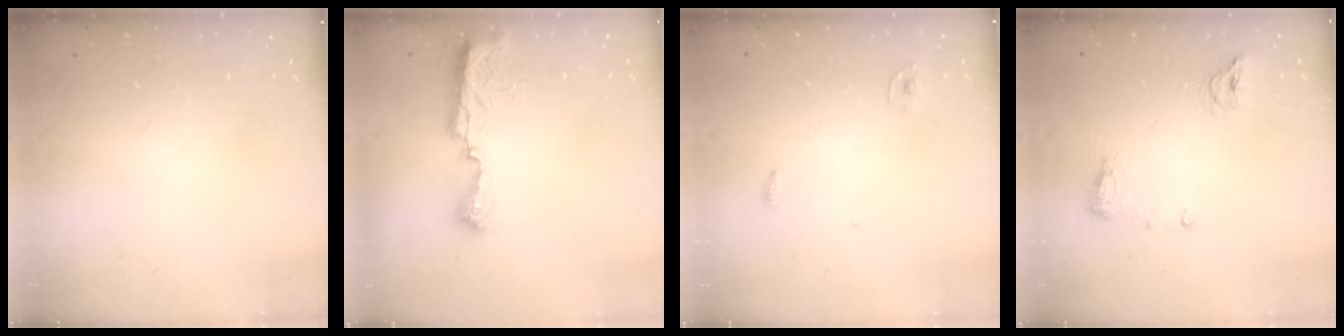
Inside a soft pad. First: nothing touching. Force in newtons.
{"total": 7.9, "press": 7.8, "slide": 0.4}
{"total": 2.8, "press": 2.8, "slide": 0.1}
{"total": 8.2, "press": 8.1, "slide": 1.5}